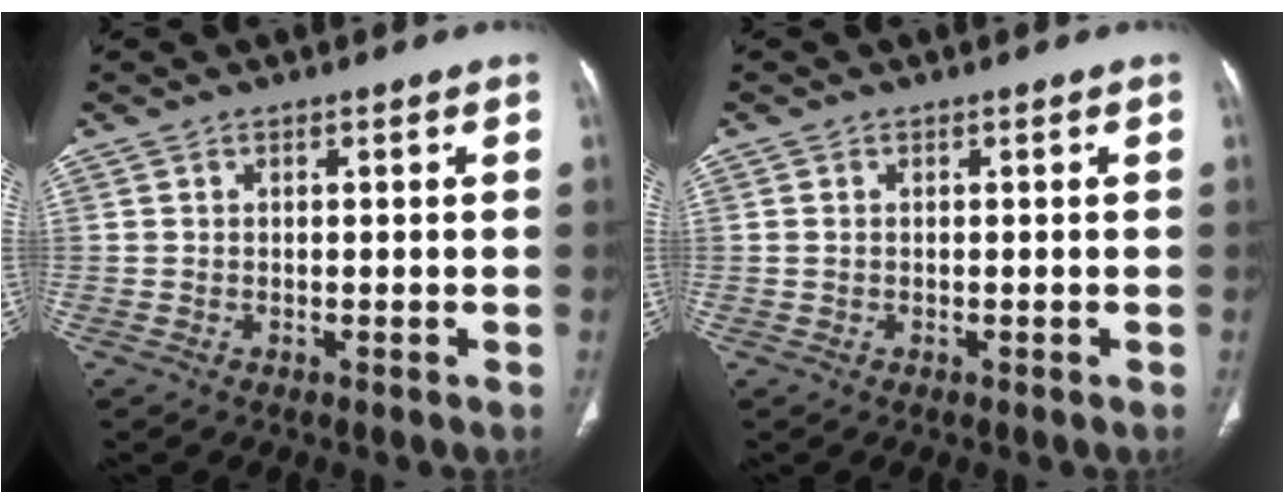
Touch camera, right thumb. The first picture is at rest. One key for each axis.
{"total": 0.7, "fx": 0.0, "fy": 0.5, "fz": 0.5, "tx": -0.014, "ty": 0.001, "tz": 0.002}